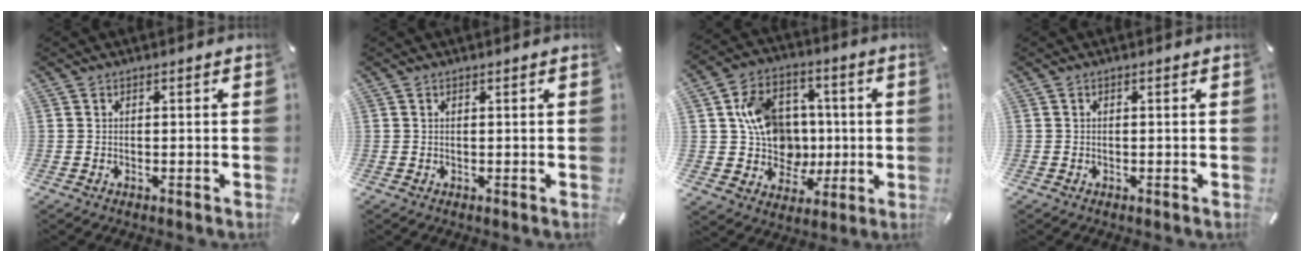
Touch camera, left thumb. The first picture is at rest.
{"total": 0.0}
{"total": 14.7, "force": [1.7, 13.0, 6.6], "torque": [-0.111, 0.013, 0.051]}
{"total": 0.0}